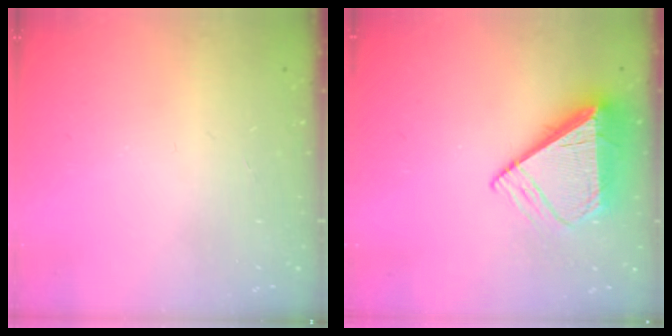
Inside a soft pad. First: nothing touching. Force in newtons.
{"total": 9.0, "press": 8.9, "slide": 1.3}